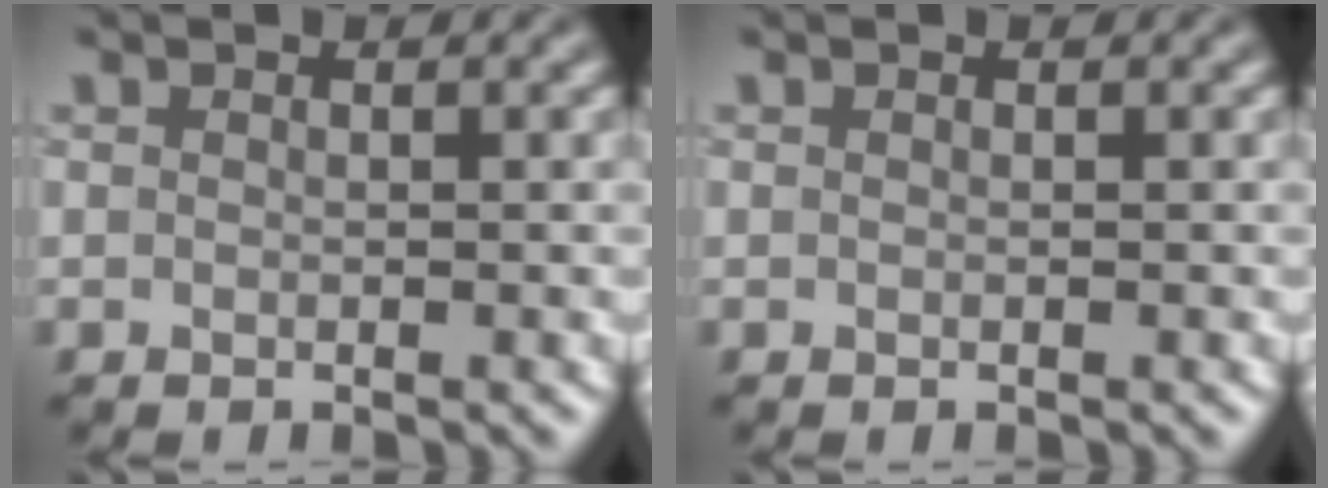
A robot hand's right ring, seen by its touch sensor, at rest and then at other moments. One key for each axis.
{"total": 0.0}